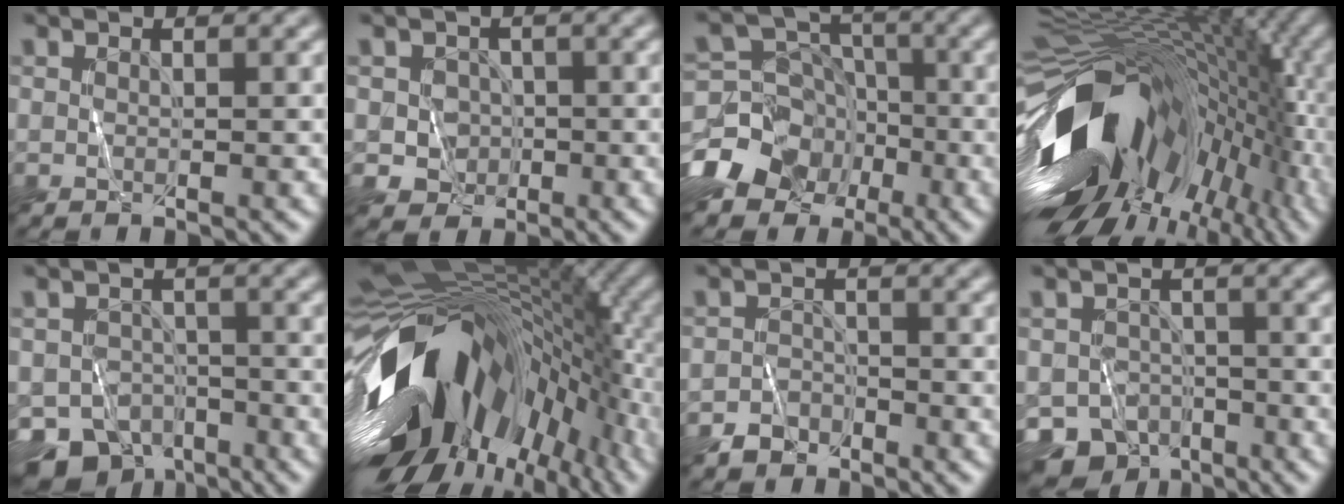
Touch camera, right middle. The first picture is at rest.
{"total": 2.6, "force": [-0.5, 2.4, 0.8], "torque": [0.000, 0.001, -0.015]}
{"total": 11.0, "force": [-6.2, 8.5, 3.2], "torque": [-0.065, -0.020, -0.126]}
{"total": 16.1, "force": [-3.4, 9.7, 12.3], "torque": [-0.231, -0.018, -0.054]}
{"total": 8.3, "force": [-5.9, 5.1, 3.0], "torque": [-0.047, -0.028, -0.094]}
{"total": 17.4, "force": [-5.0, 9.8, 13.5], "torque": [-0.244, -0.013, -0.095]}
{"total": 2.1, "force": [-1.8, 1.2, 0.1], "torque": [0.004, 0.006, -0.038]}
{"total": 8.1, "force": [-5.8, 5.1, 2.6], "torque": [-0.035, -0.025, -0.091]}